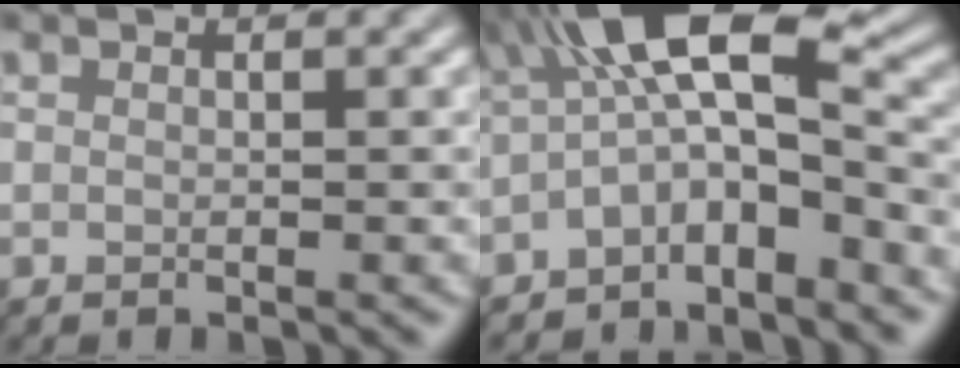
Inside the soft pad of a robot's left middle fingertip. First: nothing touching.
{"total": 8.8, "force": [-2.1, 3.5, 7.8], "torque": [-0.125, 0.026, -0.055]}